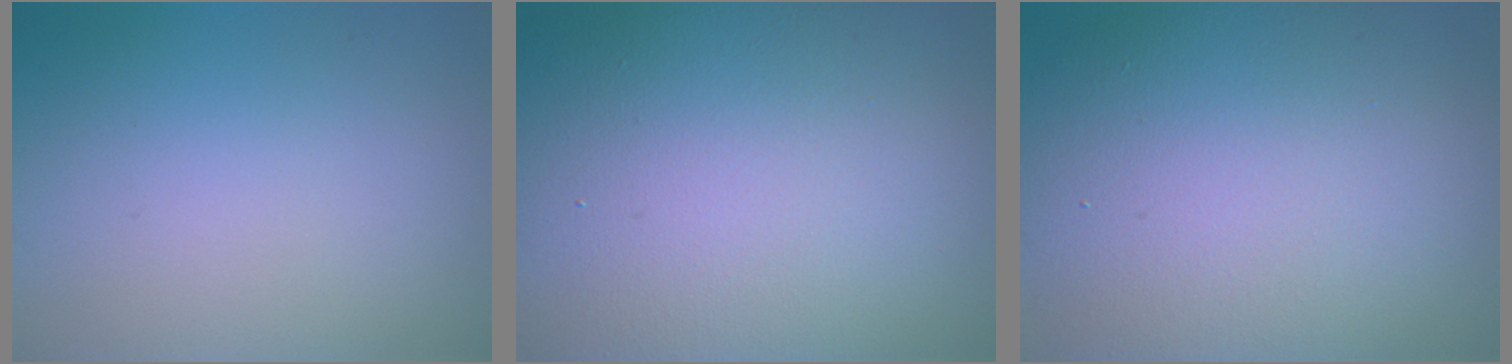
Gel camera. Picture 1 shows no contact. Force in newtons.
{"total": 24.0, "press": 24.0, "slide": 1.2}
{"total": 15.6, "press": 15.5, "slide": 0.8}